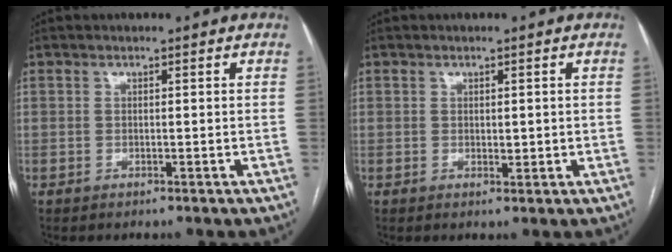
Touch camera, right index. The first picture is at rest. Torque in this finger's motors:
{"motor_torque": [0.39, 0.44, -0.01, 0.03]}